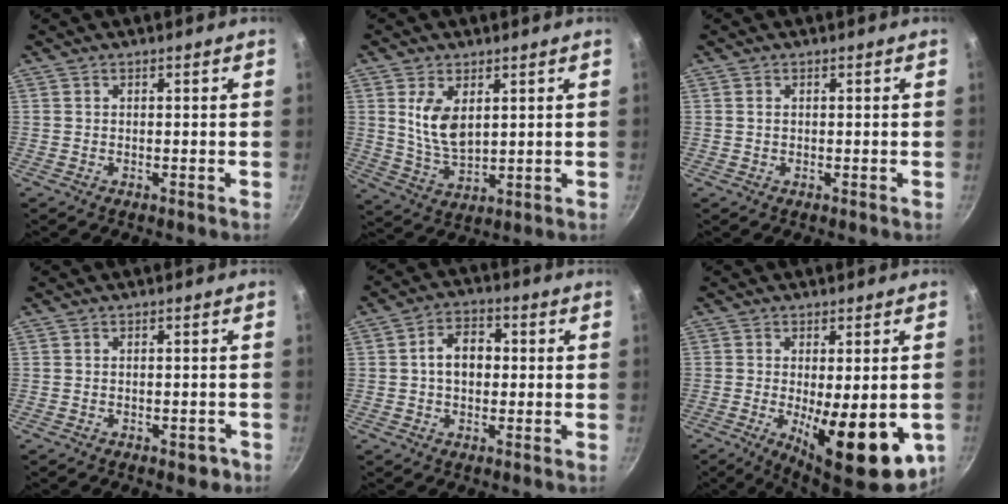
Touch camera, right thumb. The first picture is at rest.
{"total": 8.2, "force": [2.5, 4.5, 6.4], "torque": [-0.115, -0.026, 0.057]}
{"total": 0.6, "force": [0.1, 0.5, 0.4], "torque": [-0.005, 0.002, 0.002]}
{"total": 2.6, "force": [-1.4, 1.4, 1.7], "torque": [-0.009, 0.017, -0.008]}
{"total": 7.0, "force": [0.2, 5.0, 4.9], "torque": [-0.054, 0.021, -0.004]}
{"total": 16.5, "force": [-3.9, 5.7, 15.0], "torque": [-0.193, -0.015, -0.043]}